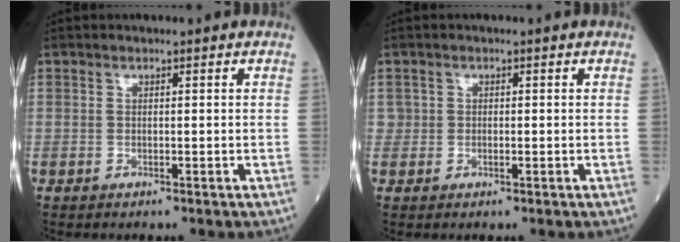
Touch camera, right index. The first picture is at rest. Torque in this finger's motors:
{"motor_torque": [-0.03, -0.04, -0.03, -0.02]}